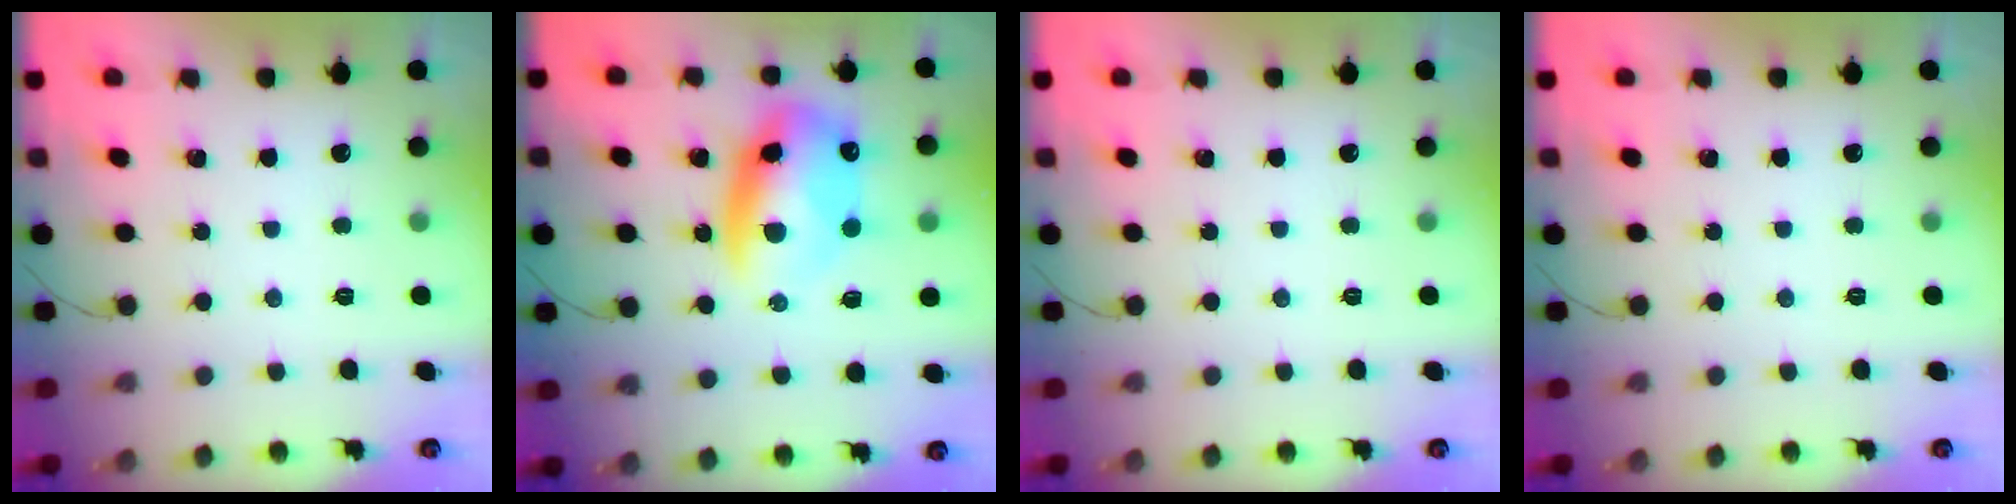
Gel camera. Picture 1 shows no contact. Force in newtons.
{"total": 12.9, "press": 12.6, "slide": 2.8}
{"total": 0.0}
{"total": 0.0}